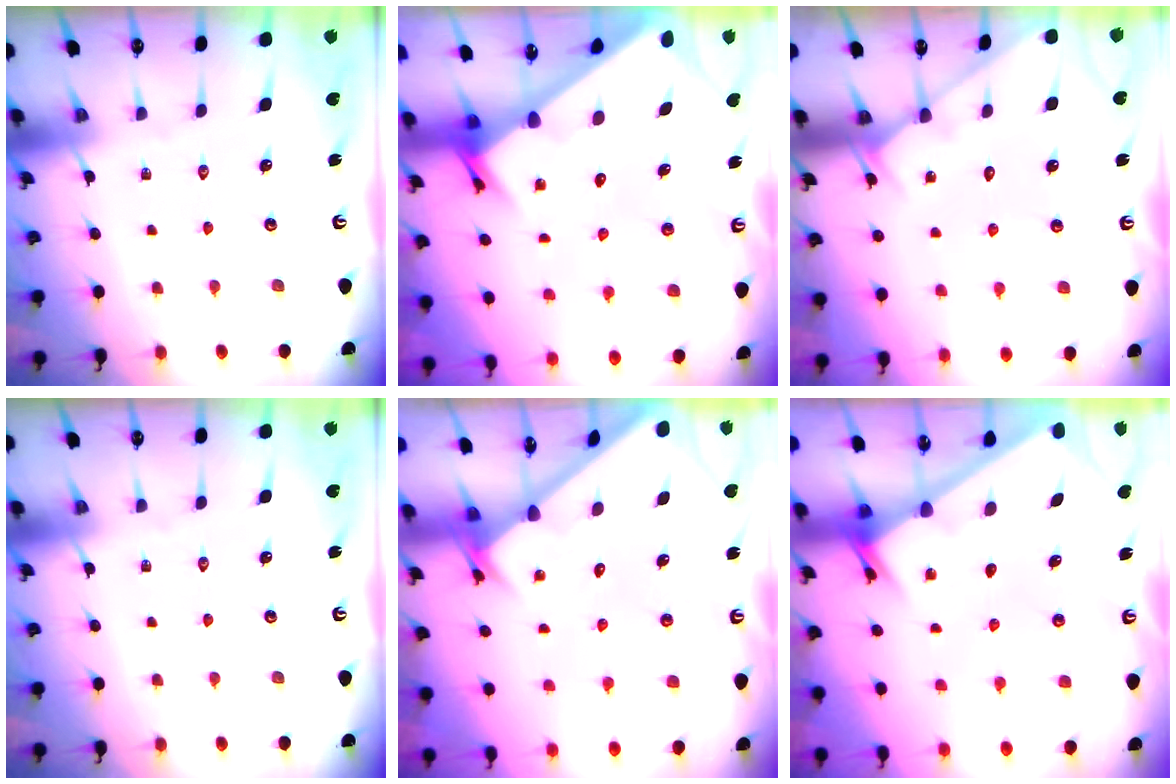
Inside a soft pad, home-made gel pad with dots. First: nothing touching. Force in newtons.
{"total": 2.4, "press": 2.4, "slide": 0.2}
{"total": 4.6, "press": 4.5, "slide": 0.5}
{"total": 0.0}
{"total": 2.4, "press": 2.4, "slide": 0.2}
{"total": 2.4, "press": 2.4, "slide": 0.2}